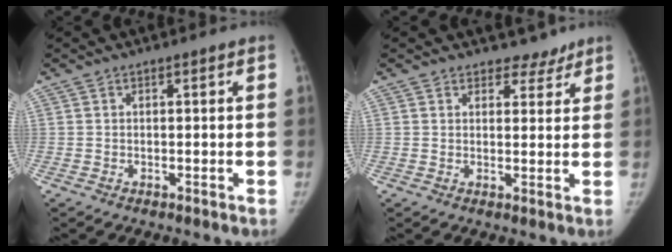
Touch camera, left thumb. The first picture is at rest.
{"total": 3.7, "force": [3.1, 2.1, 0.3], "torque": [0.022, -0.021, 0.038]}